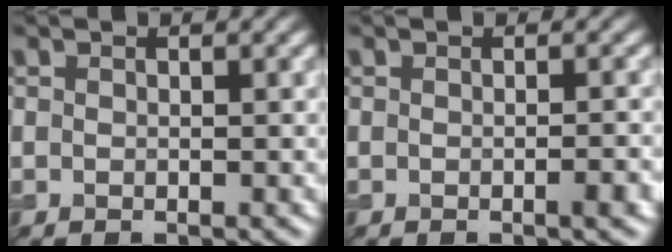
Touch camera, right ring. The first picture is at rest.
{"total": 1.2, "force": [-0.3, 0.2, 1.1], "torque": [-0.009, 0.003, -0.001]}